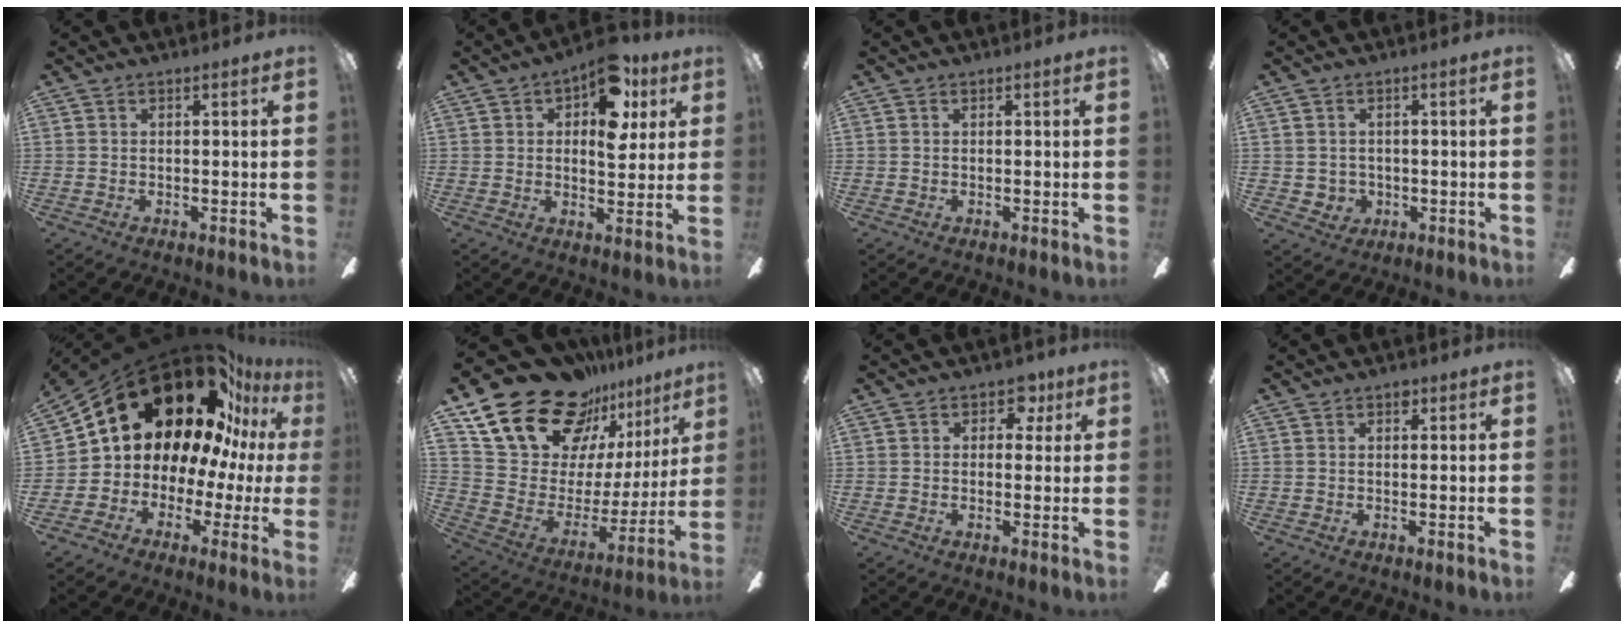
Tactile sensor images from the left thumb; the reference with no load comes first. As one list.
[{"total": 13.5, "force": [5.8, 7.2, 9.8], "torque": [-0.128, -0.009, 0.097]}, {"total": 0.0}, {"total": 3.1, "force": [0.6, 3.0, 0.4], "torque": [-0.016, 0.003, 0.012]}, {"total": 25.7, "force": [14.3, 15.1, 15.3], "torque": [-0.235, -0.110, 0.281]}, {"total": 26.8, "force": [19.4, 13.8, 12.2], "torque": [-0.218, -0.129, 0.363]}, {"total": 5.0, "force": [1.9, 3.9, 2.5], "torque": [-0.023, 0.002, 0.029]}, {"total": 1.2, "force": [0.8, 0.8, 0.5], "torque": [-0.004, 0.000, 0.012]}]